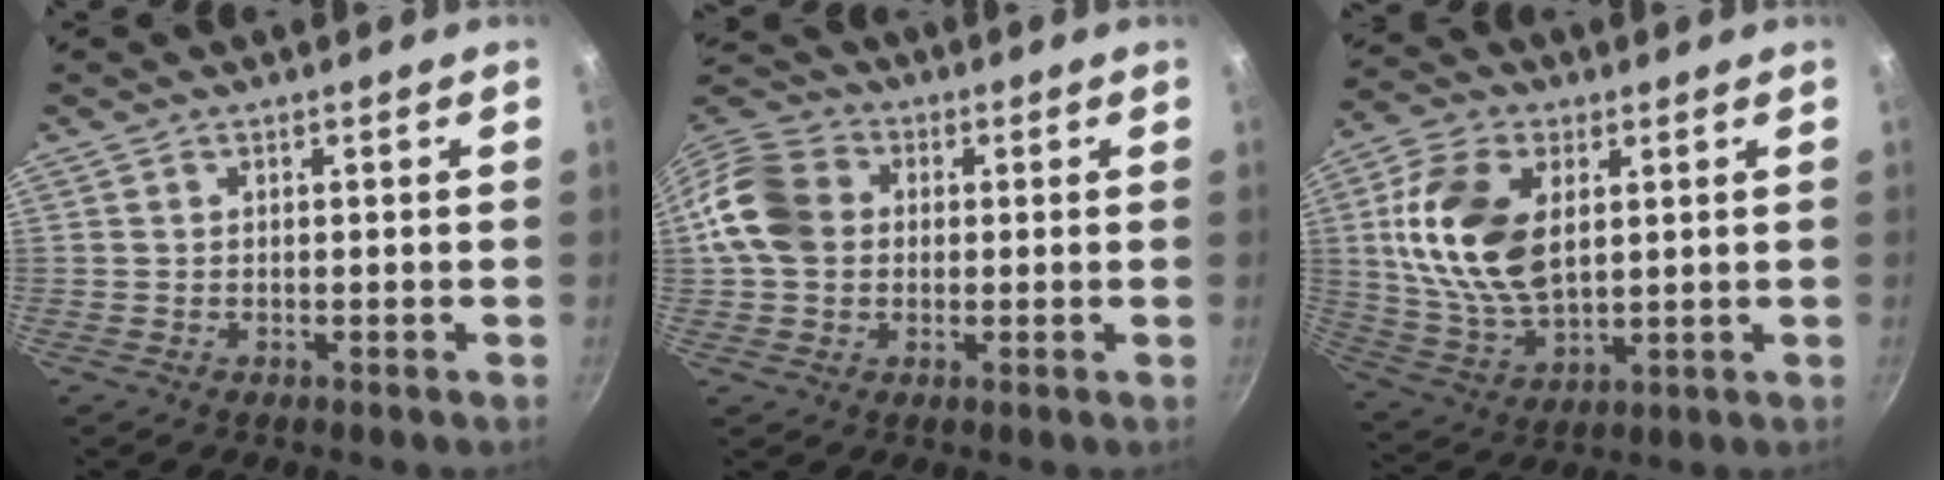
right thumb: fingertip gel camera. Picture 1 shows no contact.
{"total": 11.8, "force": [0.7, 9.7, 6.8], "torque": [-0.110, 0.021, -0.004]}
{"total": 16.6, "force": [3.5, 9.9, 12.8], "torque": [-0.233, -0.009, 0.073]}